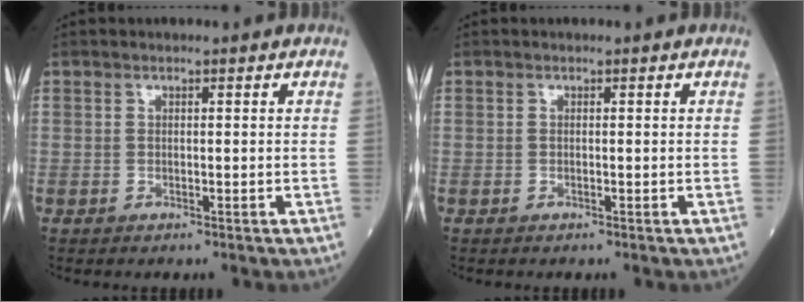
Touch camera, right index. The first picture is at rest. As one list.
[{"total": 0.0}]